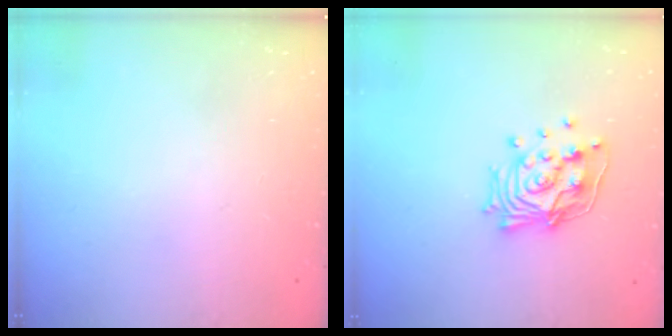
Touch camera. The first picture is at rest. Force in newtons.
{"total": 14.9, "press": 14.8, "slide": 1.4}